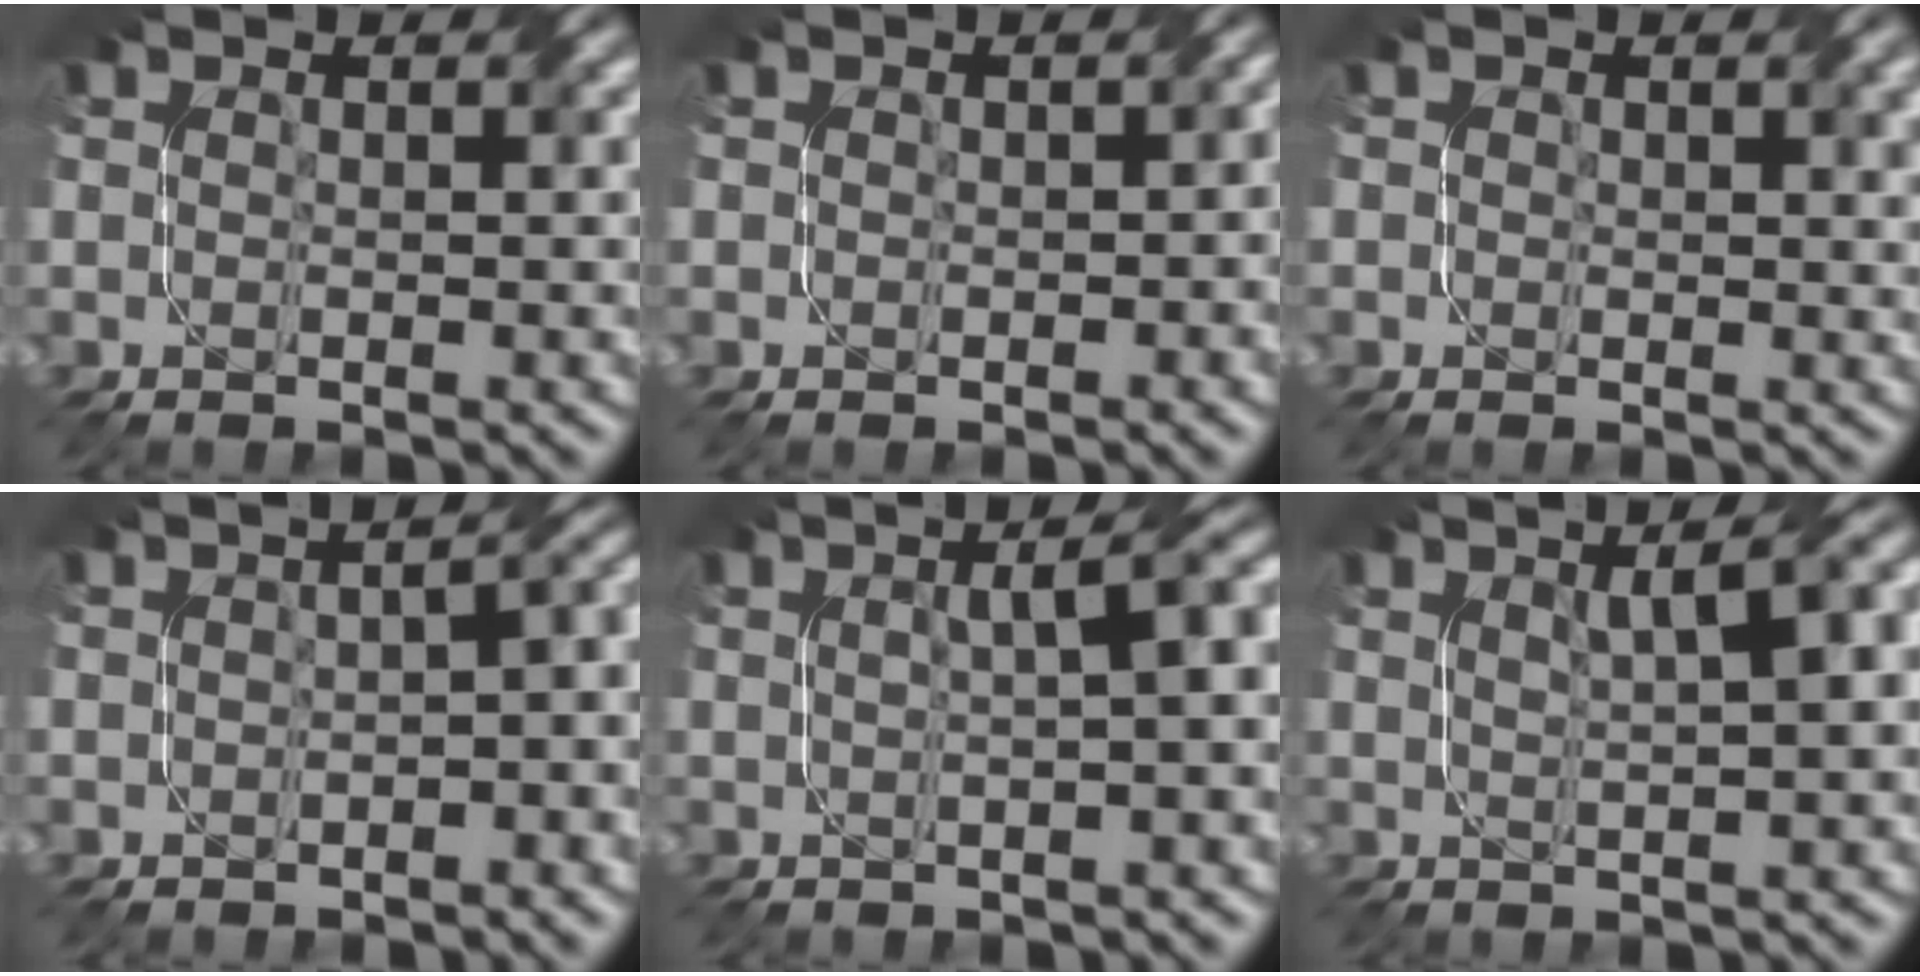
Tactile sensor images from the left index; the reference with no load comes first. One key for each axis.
{"total": 1.4, "fx": -0.1, "fy": 1.0, "fz": 0.9, "tx": -0.006, "ty": 0.000, "tz": 0.004}
{"total": 2.0, "fx": 0.8, "fy": 1.3, "fz": 1.3, "tx": -0.009, "ty": -0.001, "tz": 0.012}
{"total": 5.4, "fx": -0.3, "fy": 2.4, "fz": 4.9, "tx": -0.026, "ty": 0.015, "tz": -0.002}
{"total": 5.7, "fx": 1.0, "fy": 1.8, "fz": 5.3, "tx": -0.037, "ty": 0.030, "tz": 0.016}
{"total": 7.1, "fx": 2.7, "fy": 2.2, "fz": 6.2, "tx": -0.053, "ty": 0.034, "tz": 0.031}